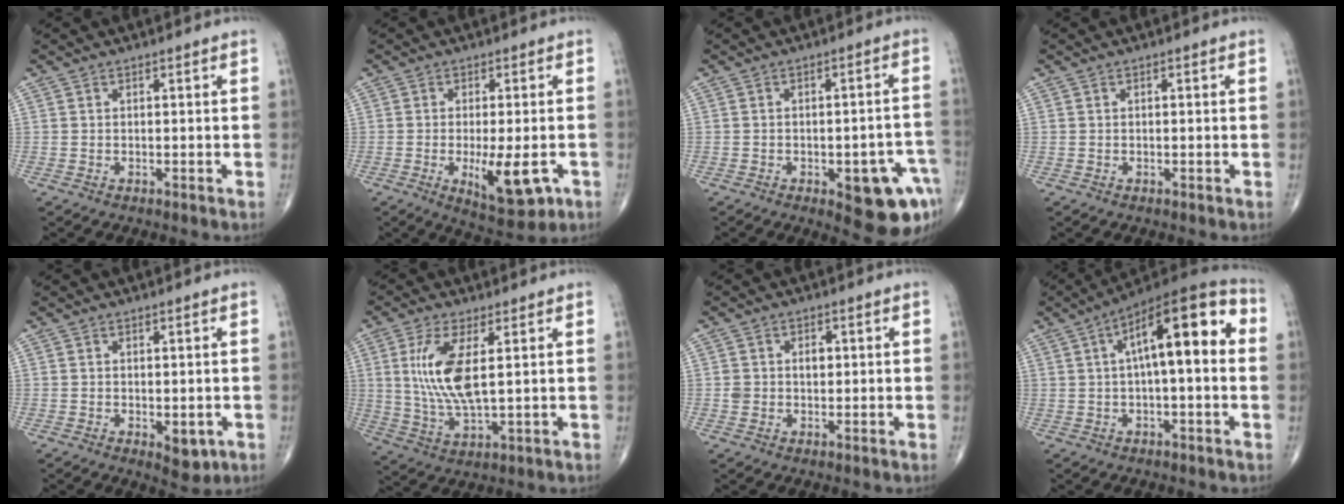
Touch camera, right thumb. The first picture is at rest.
{"total": 9.8, "force": [-2.9, 3.4, 8.7], "torque": [-0.122, -0.018, -0.037]}
{"total": 12.0, "force": [-5.1, 4.7, 9.8], "torque": [-0.089, 0.027, -0.050]}
{"total": 0.0}
{"total": 3.8, "force": [-1.0, 2.1, 3.0], "torque": [-0.024, -0.006, -0.004]}
{"total": 11.0, "force": [2.3, 3.7, 10.1], "torque": [-0.222, -0.017, 0.052]}
{"total": 3.2, "force": [0.4, 2.5, 1.9], "torque": [-0.018, 0.007, 0.009]}
{"total": 17.2, "force": [2.7, 5.7, 15.9], "torque": [-0.226, 0.044, 0.033]}